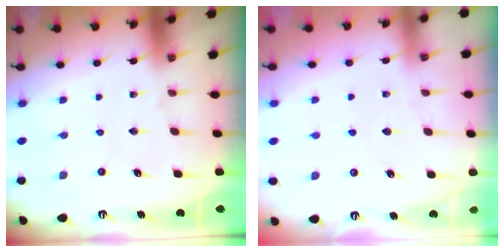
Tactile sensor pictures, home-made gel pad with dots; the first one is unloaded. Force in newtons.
{"total": 2.5, "press": 2.4, "slide": 0.4}